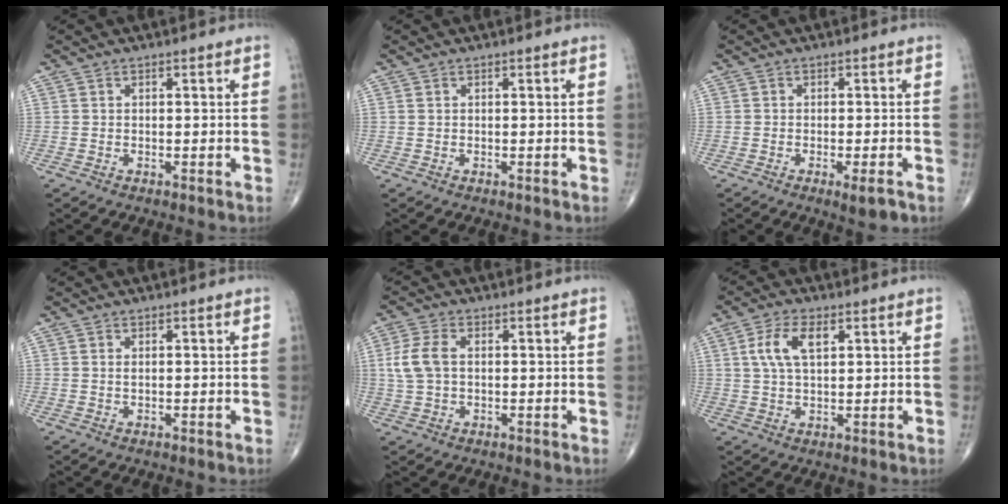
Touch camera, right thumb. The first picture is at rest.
{"total": 0.0}
{"total": 3.0, "force": [-1.6, 0.6, 2.4], "torque": [-0.034, 0.000, -0.022]}
{"total": 0.5, "force": [0.2, 0.2, 0.4], "torque": [-0.010, 0.001, 0.005]}
{"total": 5.9, "force": [0.6, 3.6, 4.6], "torque": [-0.109, 0.011, 0.011]}
{"total": 6.9, "force": [2.2, 3.3, 5.6], "torque": [-0.118, 0.004, 0.044]}